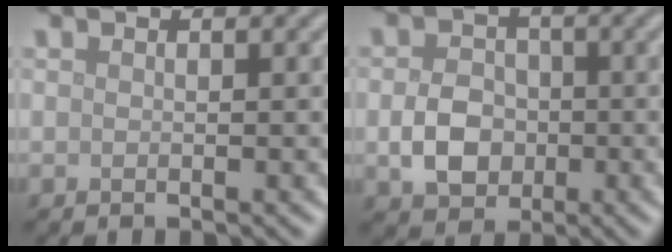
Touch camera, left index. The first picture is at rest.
{"total": 4.2, "force": [-0.8, 3.3, 2.4], "torque": [-0.043, 0.000, -0.017]}